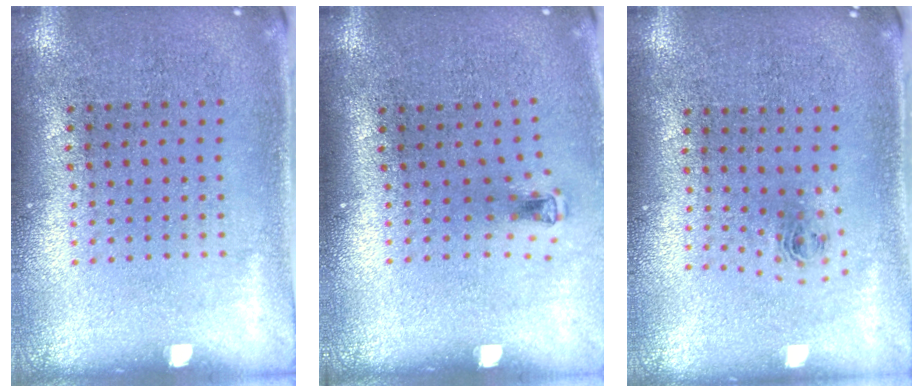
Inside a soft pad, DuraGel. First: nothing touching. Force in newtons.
{"total": 0.6, "press": 0.3, "slide": 0.6}
{"total": 0.8, "press": 0.3, "slide": 0.7}